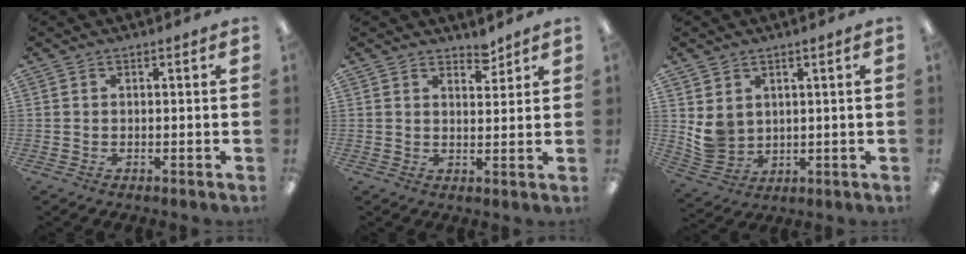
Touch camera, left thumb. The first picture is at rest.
{"total": 3.6, "force": [3.3, 1.3, 0.8], "torque": [0.005, -0.025, 0.057]}
{"total": 6.0, "force": [2.6, 5.2, 1.8], "torque": [-0.047, -0.007, 0.054]}